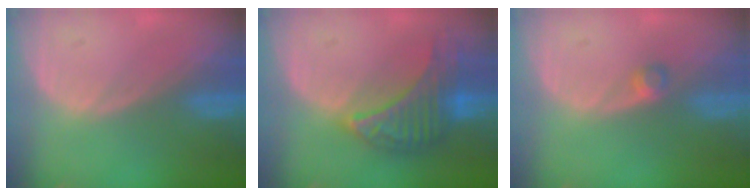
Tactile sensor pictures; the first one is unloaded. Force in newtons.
{"total": 8.2, "press": 8.2, "slide": 0.5}
{"total": 1.6, "press": 1.4, "slide": 0.8}